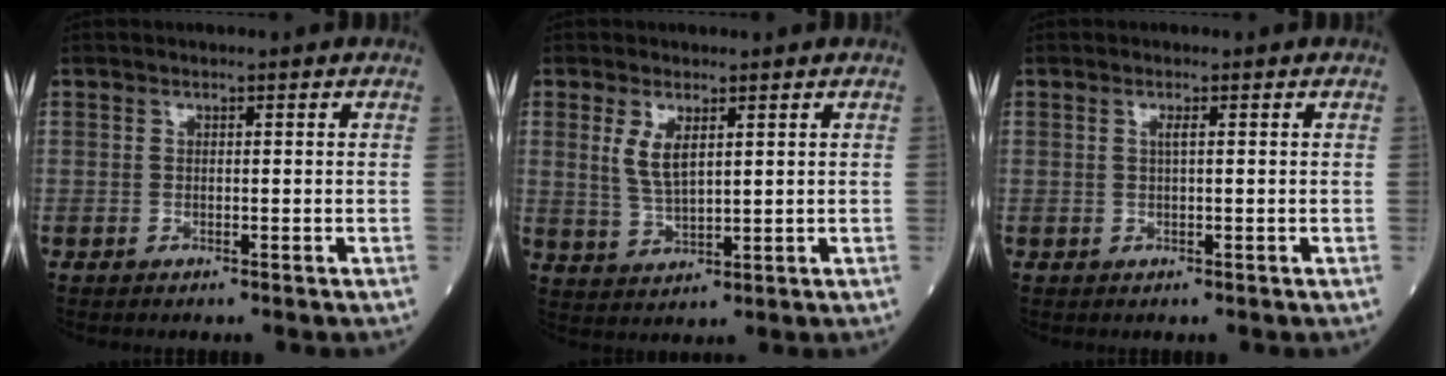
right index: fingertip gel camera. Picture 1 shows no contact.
{"total": 4.7, "force": [1.8, 1.6, 4.0], "torque": [-0.086, -0.004, 0.042]}
{"total": 0.9, "force": [0.3, -0.1, 0.8], "torque": [-0.020, 0.001, 0.004]}